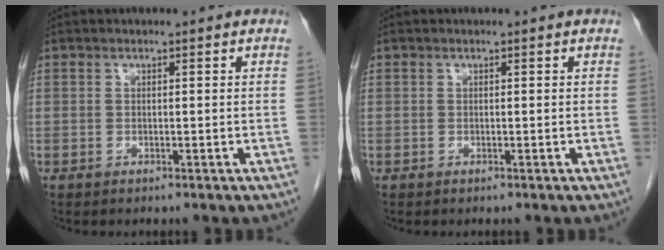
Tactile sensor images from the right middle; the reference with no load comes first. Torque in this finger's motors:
{"motor_torque": [-0.15, 0.02, -0.02, -0.01]}